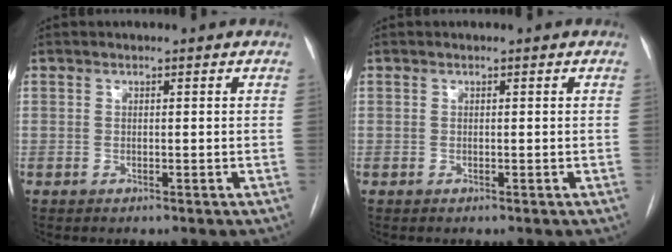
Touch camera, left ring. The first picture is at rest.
{"total": 0.0}